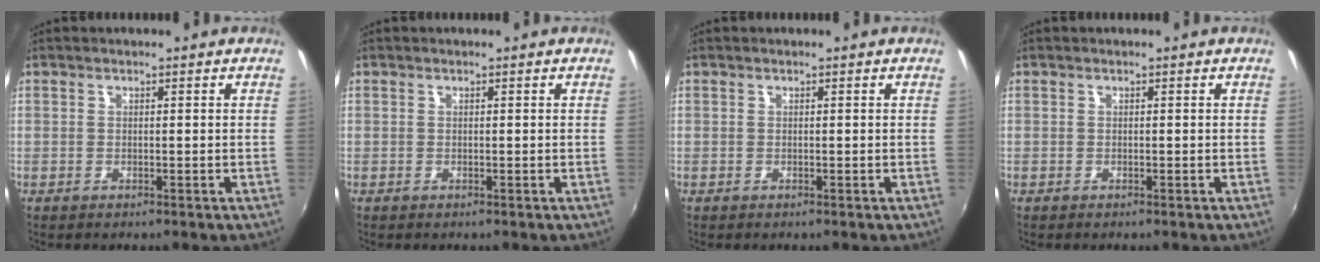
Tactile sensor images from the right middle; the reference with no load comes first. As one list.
[{"total": 0.0}, {"total": 0.0}, {"total": 0.0}]